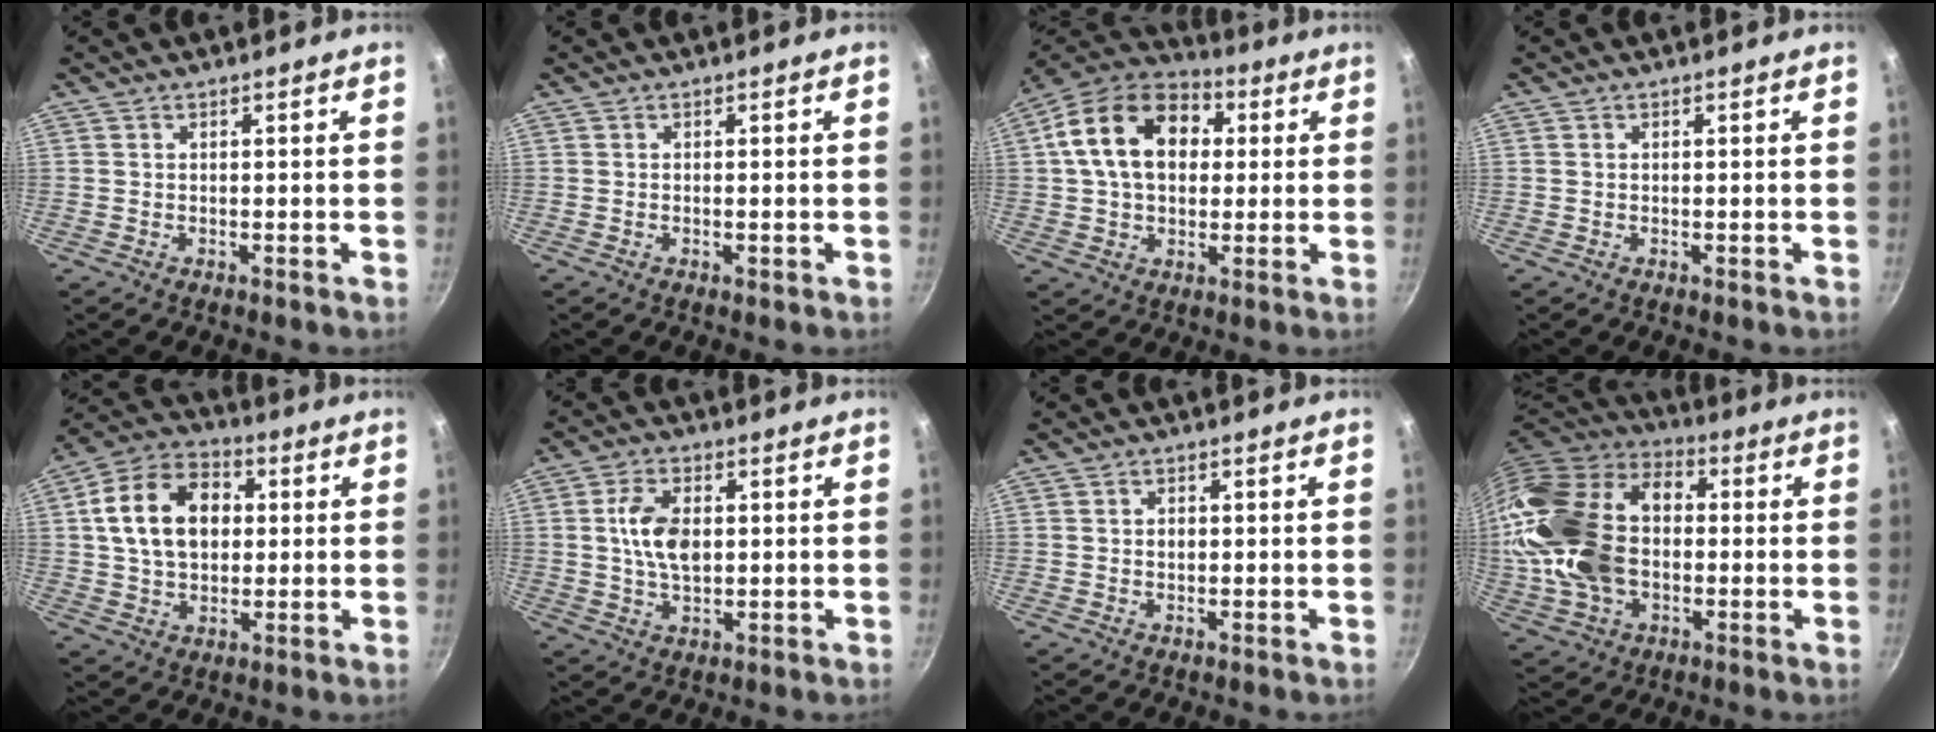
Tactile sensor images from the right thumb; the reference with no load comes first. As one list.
[{"total": 0.9, "force": [-0.2, 0.3, 0.8], "torque": [-0.014, 0.001, -0.004]}, {"total": 18.2, "force": [3.7, 12.9, 12.3], "torque": [-0.189, 0.025, 0.048]}, {"total": 0.0}, {"total": 15.8, "force": [2.6, 11.3, 10.7], "torque": [-0.158, 0.019, 0.034]}, {"total": 8.6, "force": [1.0, 5.2, 6.8], "torque": [-0.114, 0.003, 0.017]}, {"total": 1.6, "force": [0.1, 1.2, 1.0], "torque": [-0.014, 0.003, 0.001]}, {"total": 24.4, "force": [-0.2, 16.7, 17.7], "torque": [-0.335, 0.036, -0.003]}]